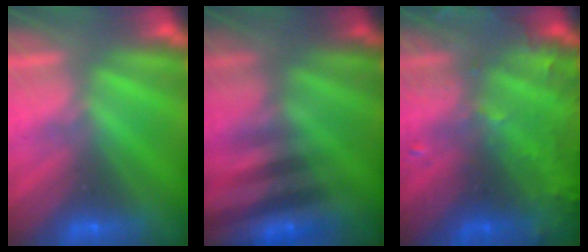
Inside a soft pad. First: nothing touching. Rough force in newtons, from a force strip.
{"total": 3.1}
{"total": 6.0}